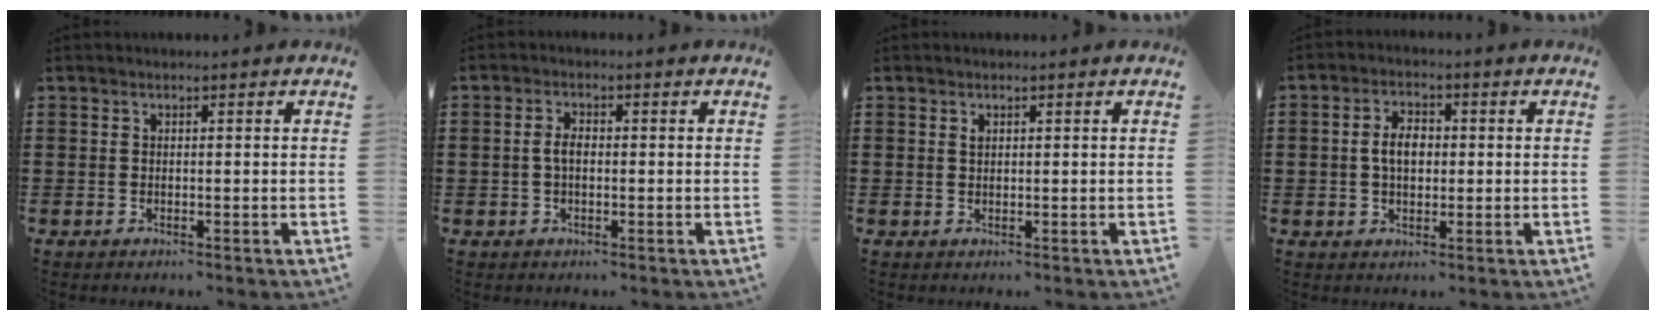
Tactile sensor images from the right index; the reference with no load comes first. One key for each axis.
{"total": 2.5, "fx": 0.0, "fy": 1.3, "fz": 2.1, "tx": -0.042, "ty": 0.005, "tz": -0.001}
{"total": 0.8, "fx": 0.4, "fy": 0.4, "fz": 0.5, "tx": -0.011, "ty": 0.001, "tz": 0.008}
{"total": 4.2, "fx": 0.2, "fy": 2.5, "fz": 3.3, "tx": -0.061, "ty": 0.007, "tz": -0.001}